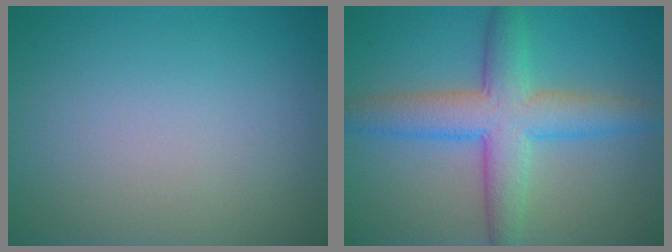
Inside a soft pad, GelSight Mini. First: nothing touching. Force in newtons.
{"total": 6.6, "press": 6.6, "slide": 0.1}